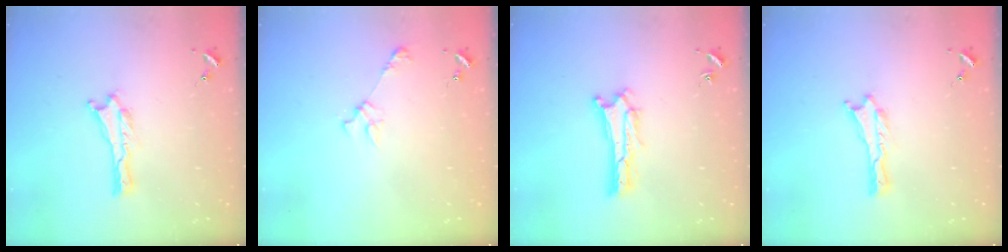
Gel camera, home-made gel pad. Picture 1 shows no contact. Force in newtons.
{"total": 2.4, "press": 2.4, "slide": 0.3}
{"total": 0.7, "press": 0.6, "slide": 0.2}
{"total": 0.0}